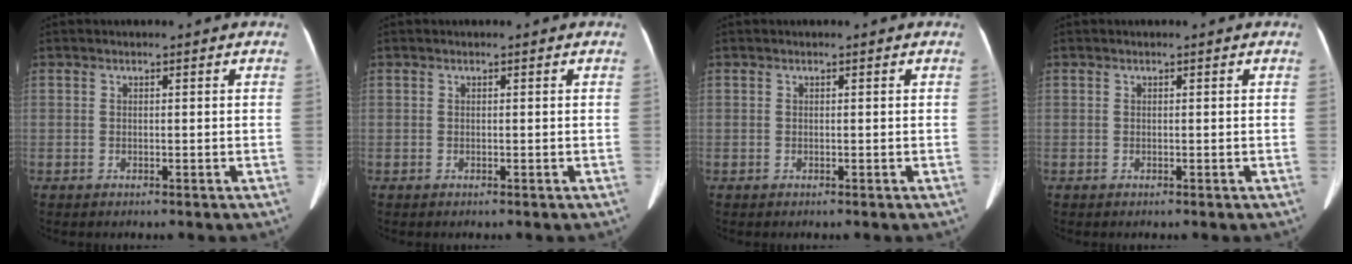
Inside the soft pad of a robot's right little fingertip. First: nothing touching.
{"total": 0.0}
{"total": 0.0}
{"total": 0.0}